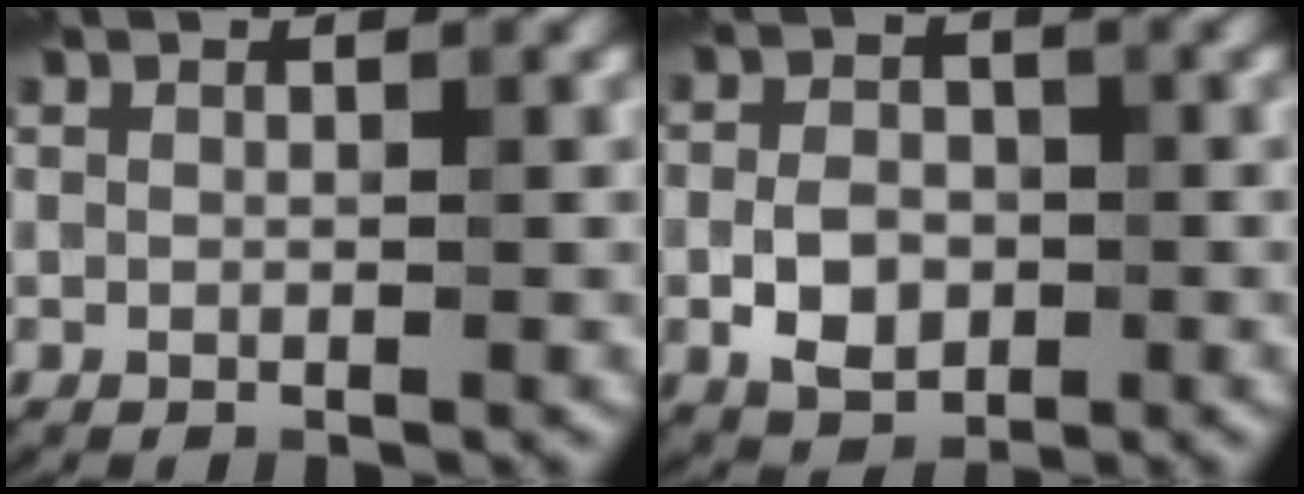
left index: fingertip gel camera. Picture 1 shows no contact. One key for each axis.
{"total": 3.5, "fx": -1.2, "fy": 2.4, "fz": 2.2, "tx": -0.042, "ty": -0.001, "tz": -0.020}